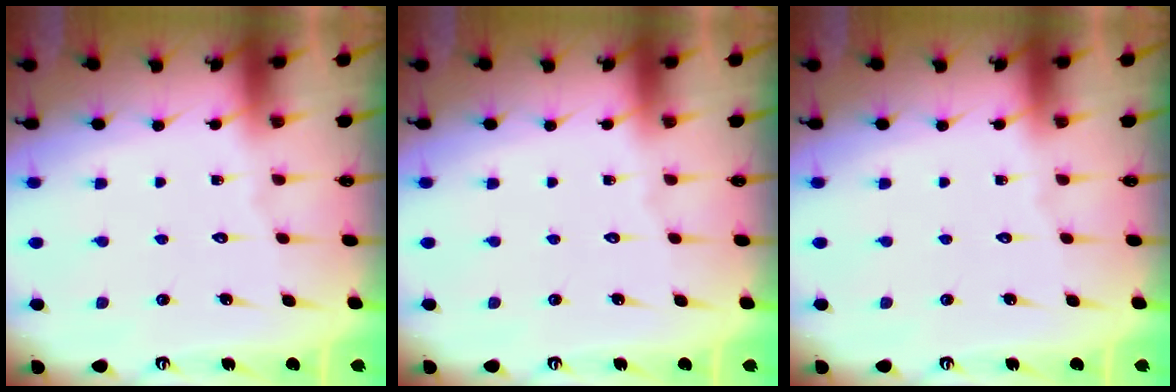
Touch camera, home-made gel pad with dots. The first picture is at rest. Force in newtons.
{"total": 0.0}
{"total": 0.0}